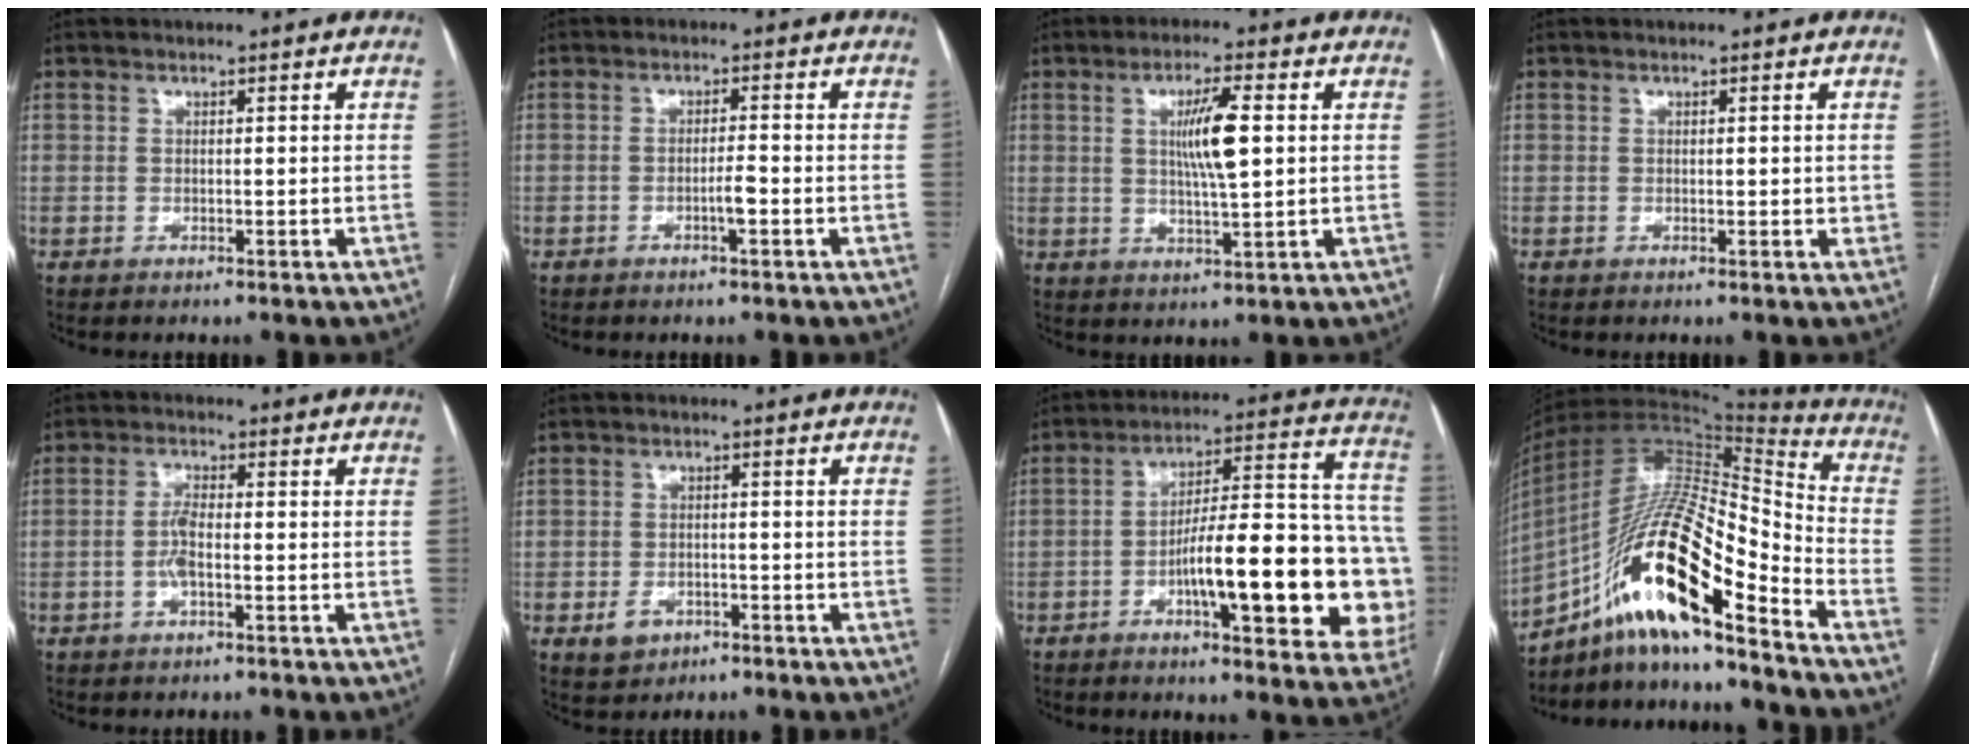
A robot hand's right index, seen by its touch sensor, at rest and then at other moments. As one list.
[{"total": 2.1, "force": [-0.9, 0.1, 1.9], "torque": [-0.032, 0.001, -0.014]}, {"total": 7.2, "force": [1.3, 0.6, 7.1], "torque": [-0.127, -0.001, 0.023]}, {"total": 1.2, "force": [0.1, 0.6, 1.0], "torque": [-0.015, -0.001, 0.001]}, {"total": 3.2, "force": [-0.8, 0.8, 3.0], "torque": [-0.065, 0.004, -0.015]}, {"total": 3.8, "force": [-1.9, 2.9, 1.6], "torque": [-0.027, 0.004, -0.024]}, {"total": 23.9, "force": [-5.9, 5.1, 22.6], "torque": [-0.236, 0.030, -0.069]}, {"total": 24.6, "force": [-12.7, 4.9, 20.5], "torque": [-0.375, 0.002, -0.221]}]